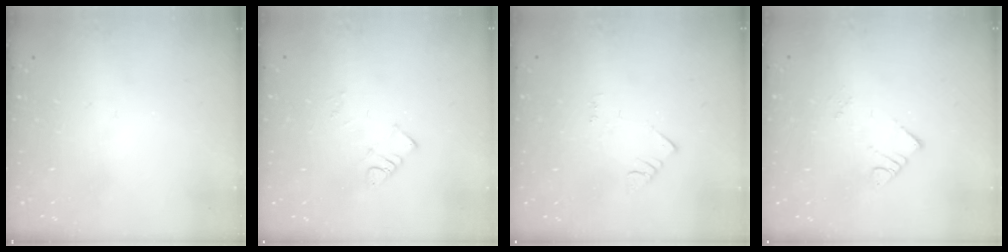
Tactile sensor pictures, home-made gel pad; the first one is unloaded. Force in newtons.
{"total": 4.1, "press": 4.0, "slide": 0.7}
{"total": 1.5, "press": 1.5, "slide": 0.3}
{"total": 2.6, "press": 2.6, "slide": 0.1}